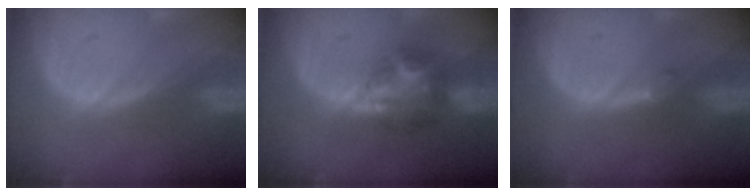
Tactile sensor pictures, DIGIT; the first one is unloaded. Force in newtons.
{"total": 6.5, "press": 6.1, "slide": 2.3}
{"total": 0.9, "press": 0.9, "slide": 0.3}